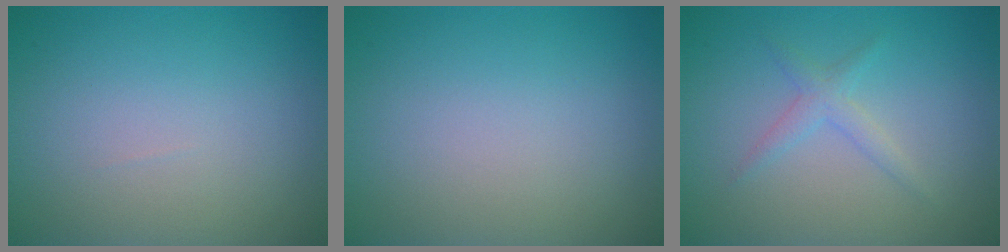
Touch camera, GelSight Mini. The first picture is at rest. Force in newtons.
{"total": 0.0}
{"total": 1.6, "press": 1.6, "slide": 0.1}